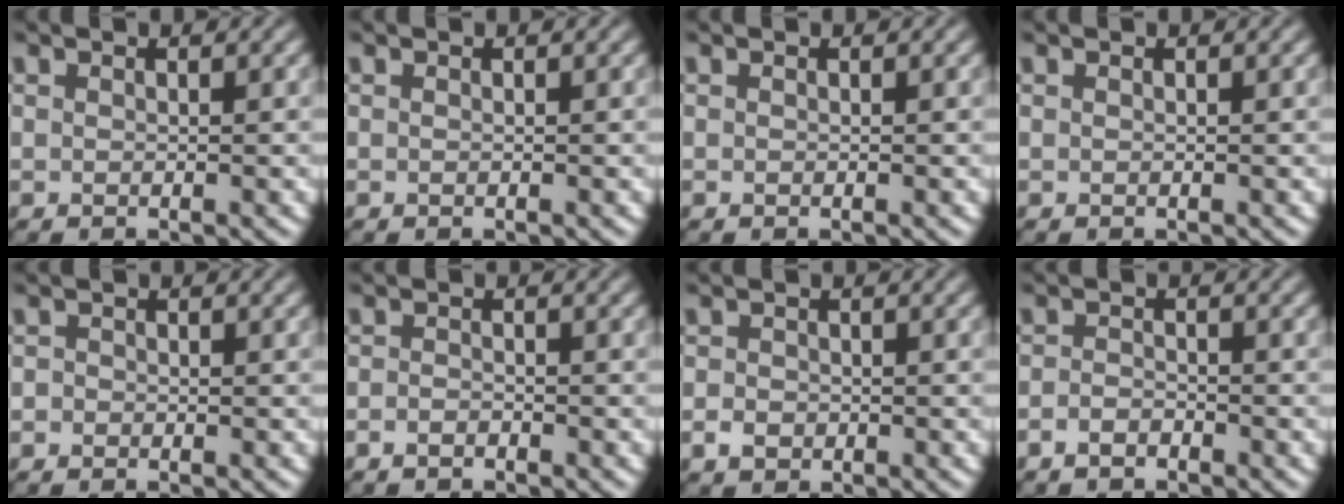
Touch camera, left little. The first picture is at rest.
{"total": 0.0}
{"total": 0.0}
{"total": 0.0}
{"total": 0.6, "force": [-0.3, 0.5, 0.1], "torque": [0.000, -0.004, -0.008]}
{"total": 1.0, "force": [-0.8, 0.3, 0.5], "torque": [-0.011, -0.001, -0.016]}
{"total": 1.5, "force": [-0.6, 1.2, 0.7], "torque": [-0.009, -0.002, -0.014]}
{"total": 1.4, "force": [-1.1, 0.6, 0.7], "torque": [-0.014, 0.001, -0.024]}